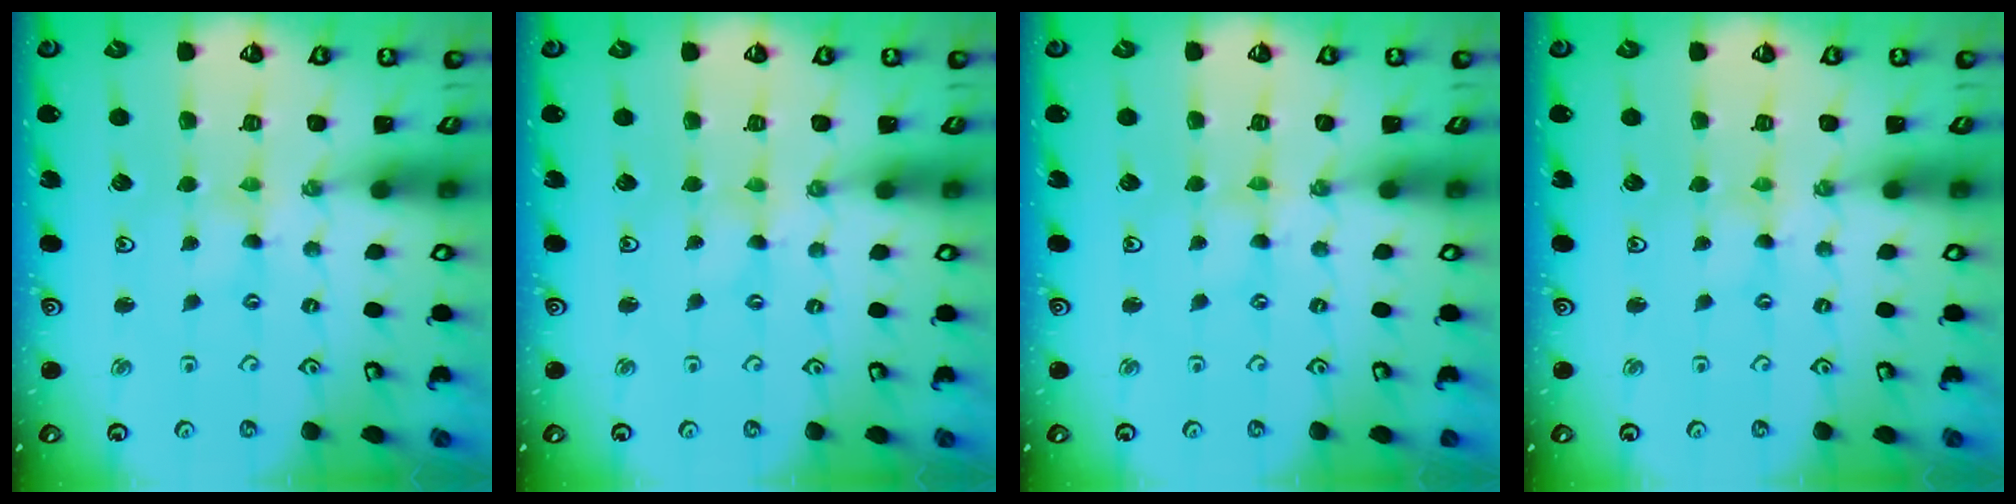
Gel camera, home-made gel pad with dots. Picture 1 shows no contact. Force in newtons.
{"total": 0.0}
{"total": 0.0}
{"total": 0.0}